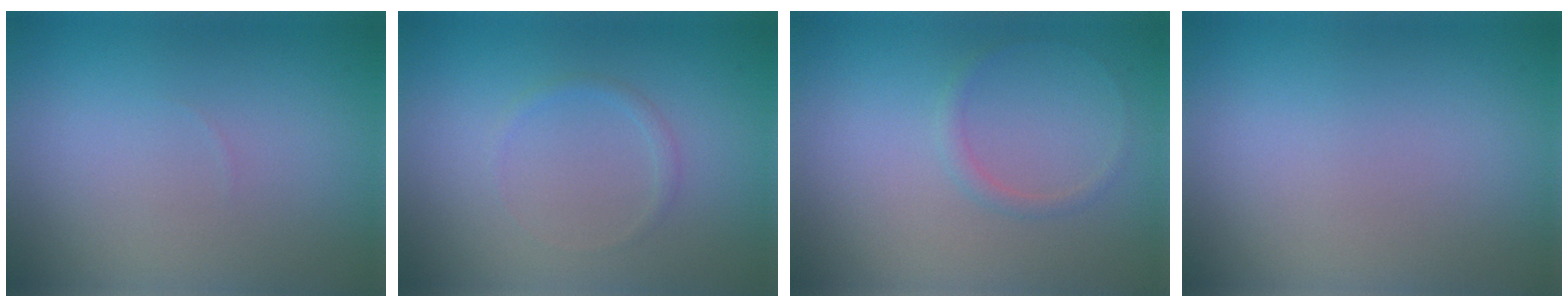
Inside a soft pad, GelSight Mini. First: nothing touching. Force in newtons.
{"total": 0.7, "press": 0.7, "slide": 0.0}
{"total": 0.8, "press": 0.8, "slide": 0.0}
{"total": 0.0}